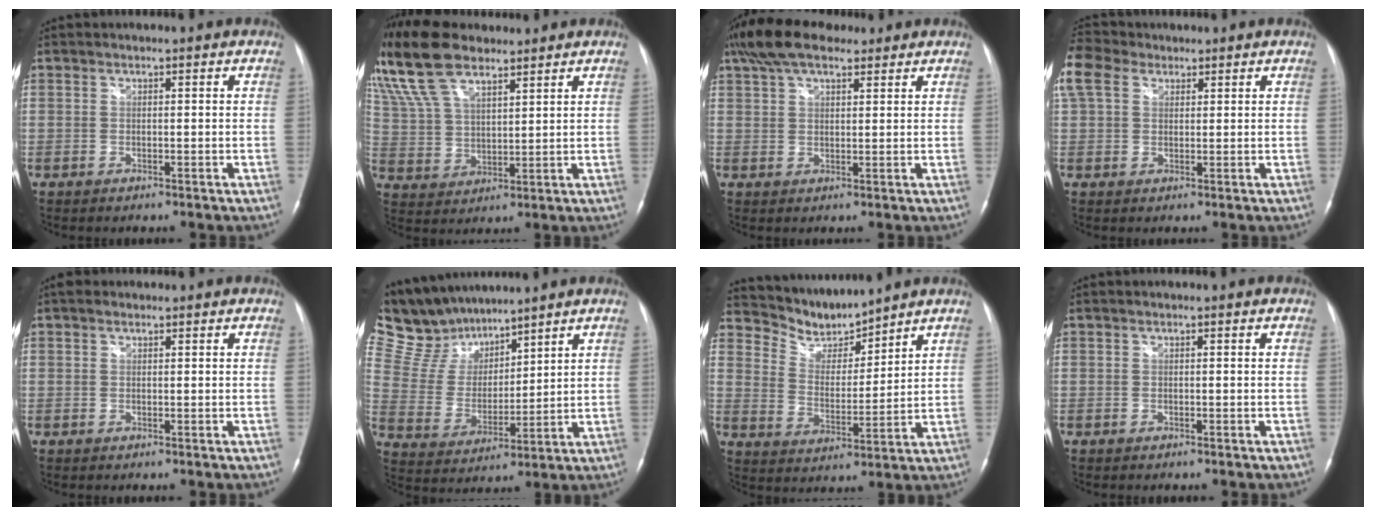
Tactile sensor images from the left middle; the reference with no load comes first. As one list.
[{"total": 15.1, "force": [11.6, 5.6, 7.8], "torque": [-0.185, 0.032, 0.227]}, {"total": 10.1, "force": [7.6, 3.8, 5.5], "torque": [-0.111, 0.040, 0.138]}, {"total": 7.7, "force": [4.8, 4.8, 3.7], "torque": [-0.110, 0.042, 0.100]}, {"total": 1.1, "force": [0.8, 0.7, 0.2], "torque": [-0.004, 0.009, 0.010]}, {"total": 12.4, "force": [11.2, 4.2, 3.4], "torque": [-0.089, 0.024, 0.225]}, {"total": 7.5, "force": [7.4, 0.9, 0.0], "torque": [-0.010, -0.003, 0.155]}, {"total": 0.0}]